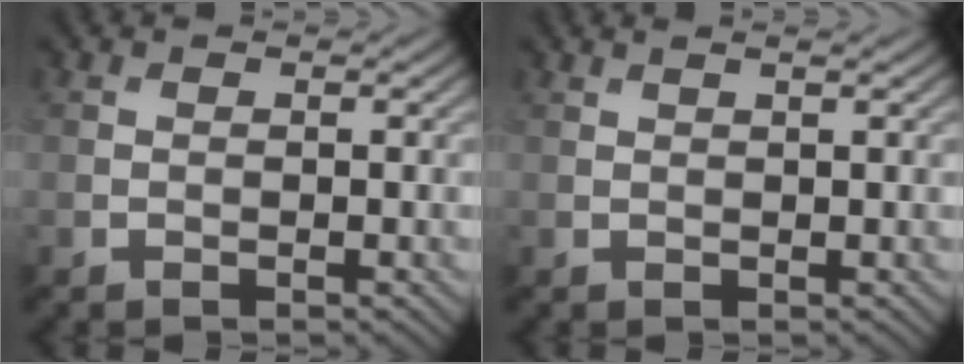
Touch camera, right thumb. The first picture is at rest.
{"total": 1.1, "force": [0.9, -0.1, 0.6], "torque": [-0.011, 0.004, 0.017]}